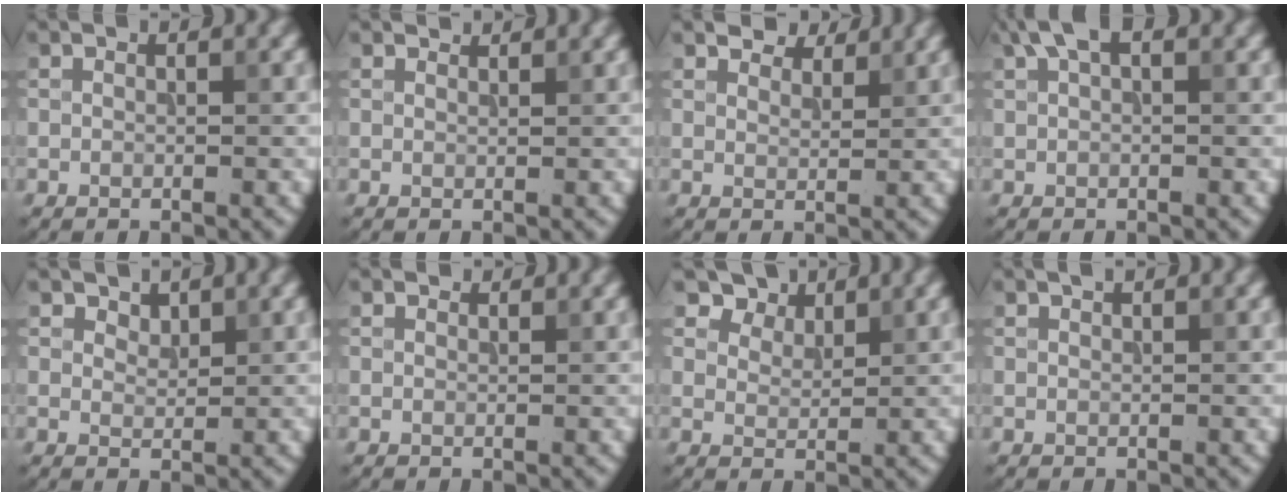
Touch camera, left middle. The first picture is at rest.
{"total": 1.6, "force": [1.5, 0.3, 0.3], "torque": [-0.012, 0.000, 0.019]}
{"total": 3.8, "force": [3.6, 1.1, 1.0], "torque": [-0.022, -0.001, 0.057]}
{"total": 2.6, "force": [1.5, 1.2, 1.9], "torque": [-0.032, 0.008, 0.023]}
{"total": 1.3, "force": [1.1, 0.7, 0.3], "torque": [-0.009, -0.003, 0.018]}
{"total": 1.1, "force": [1.0, 0.4, 0.2], "torque": [-0.006, -0.003, 0.009]}
{"total": 4.4, "force": [3.6, 2.2, 1.3], "torque": [-0.043, -0.020, 0.079]}
{"total": 0.6, "force": [0.5, 0.1, 0.3], "torque": [0.000, 0.001, 0.010]}